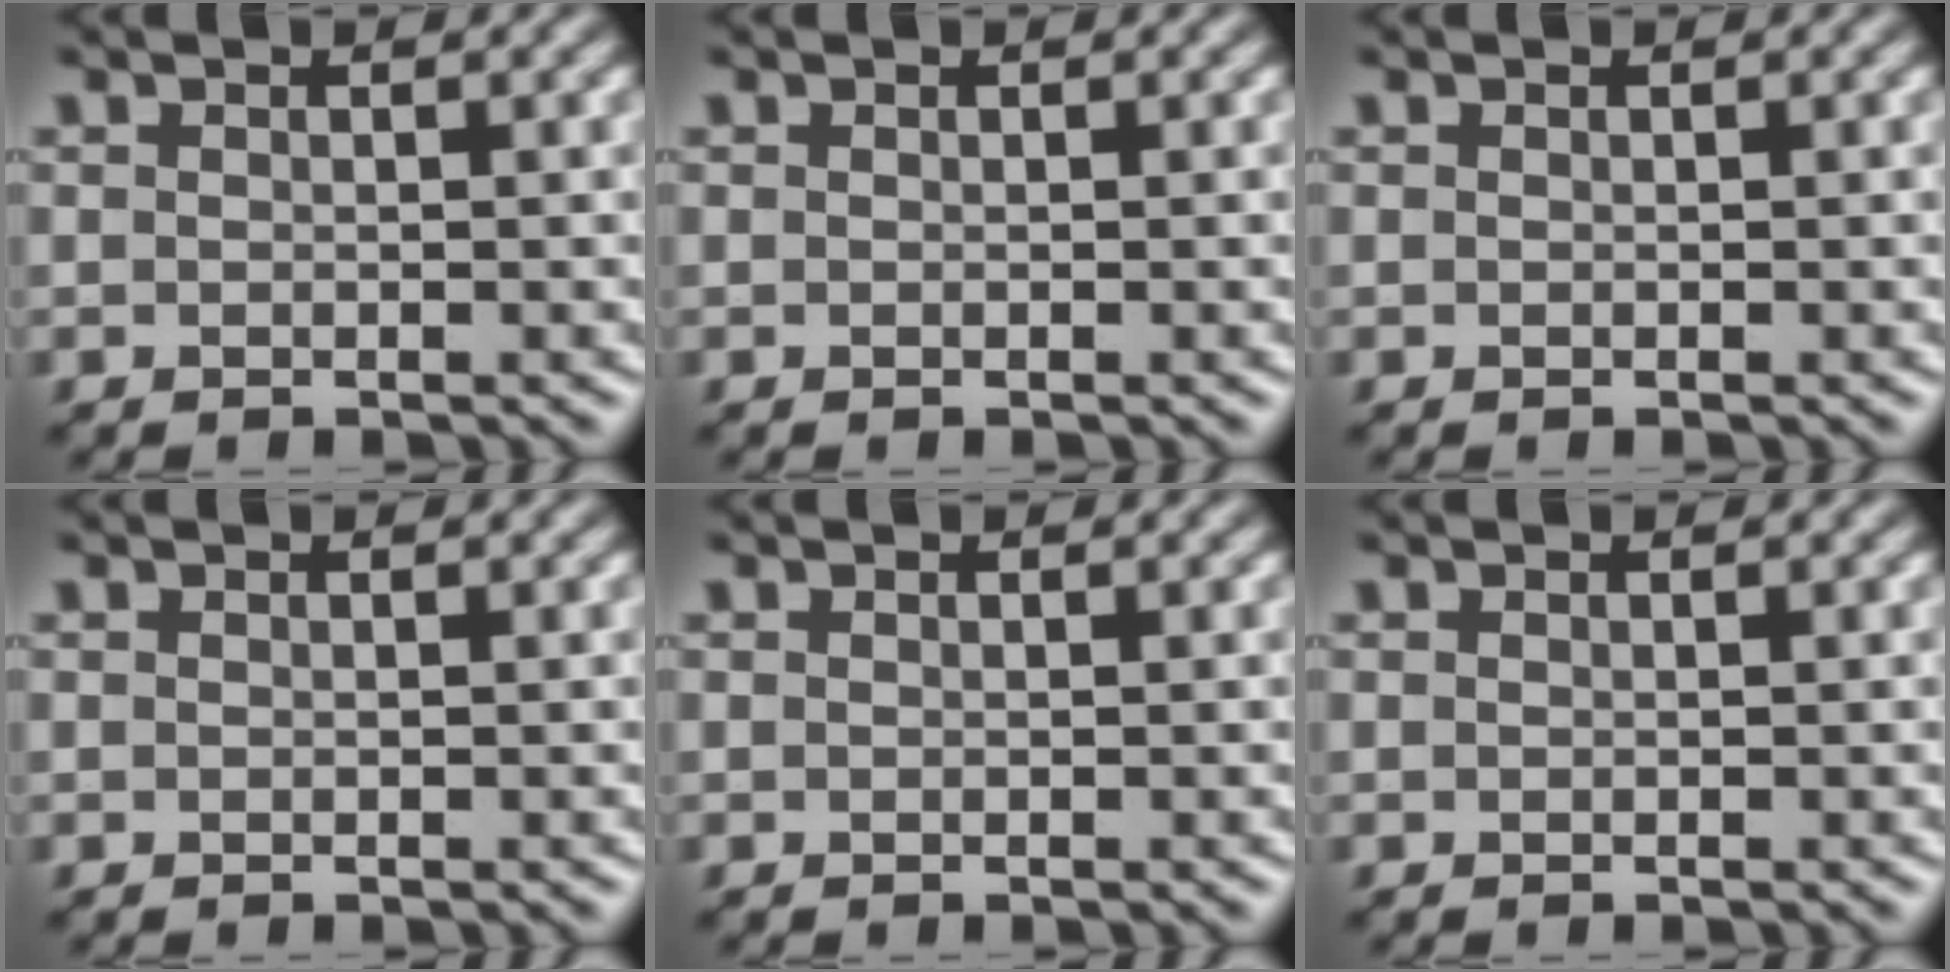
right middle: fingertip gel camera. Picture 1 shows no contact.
{"total": 0.0}
{"total": 0.0}
{"total": 0.0}
{"total": 0.0}
{"total": 0.0}